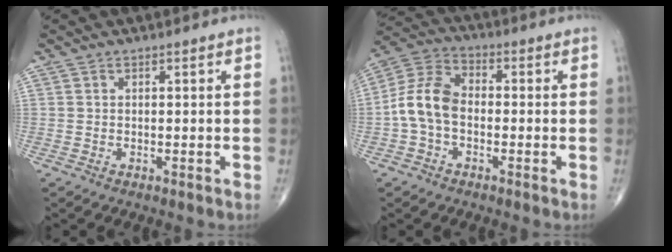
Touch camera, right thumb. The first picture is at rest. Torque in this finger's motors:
{"motor_torque": [0.37, 1.75, 0.50, -0.33, 0.08]}